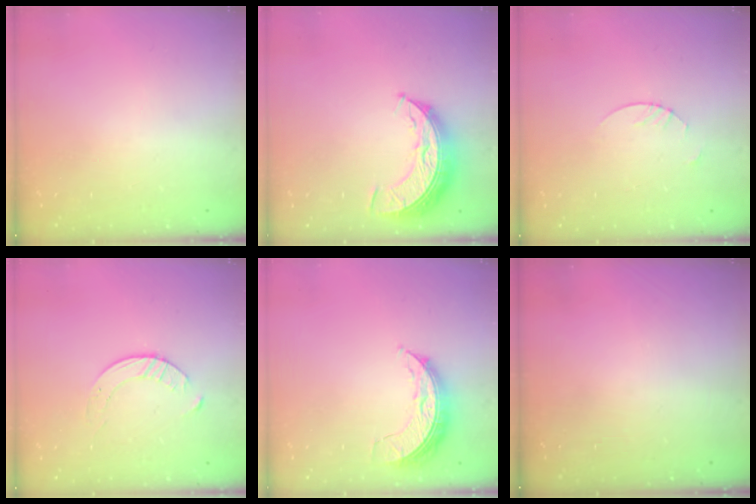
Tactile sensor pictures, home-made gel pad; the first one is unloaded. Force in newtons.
{"total": 10.5, "press": 10.5, "slide": 0.5}
{"total": 1.8, "press": 1.8, "slide": 0.2}
{"total": 4.6, "press": 4.5, "slide": 0.6}
{"total": 7.2, "press": 7.2, "slide": 0.4}
{"total": 0.0}